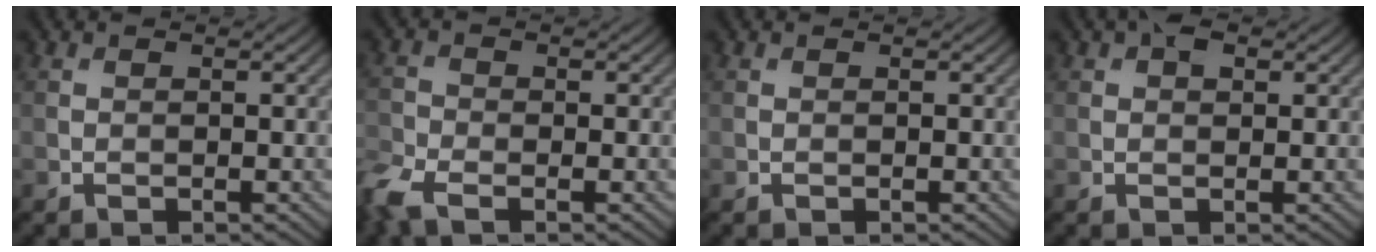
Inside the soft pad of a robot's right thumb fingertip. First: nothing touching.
{"total": 4.7, "force": [-3.2, 2.1, 2.8], "torque": [-0.073, -0.011, -0.082]}
{"total": 0.0}
{"total": 2.0, "force": [1.0, 1.2, 1.4], "torque": [-0.021, 0.006, 0.012]}